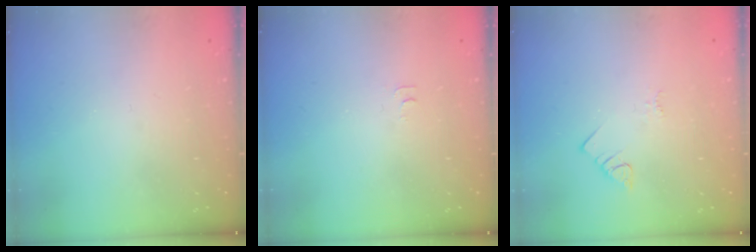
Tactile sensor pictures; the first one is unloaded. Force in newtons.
{"total": 4.6, "press": 4.5, "slide": 0.6}
{"total": 2.0, "press": 2.0, "slide": 0.4}